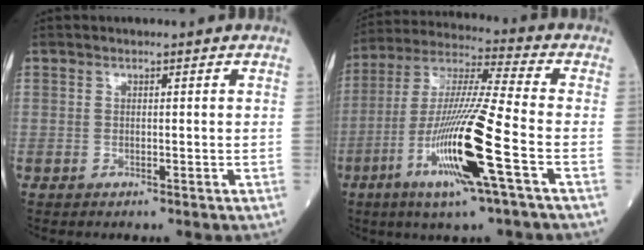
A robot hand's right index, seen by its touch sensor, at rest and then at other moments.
{"total": 16.9, "force": [-6.1, -0.3, 15.7], "torque": [-0.318, -0.017, -0.117]}